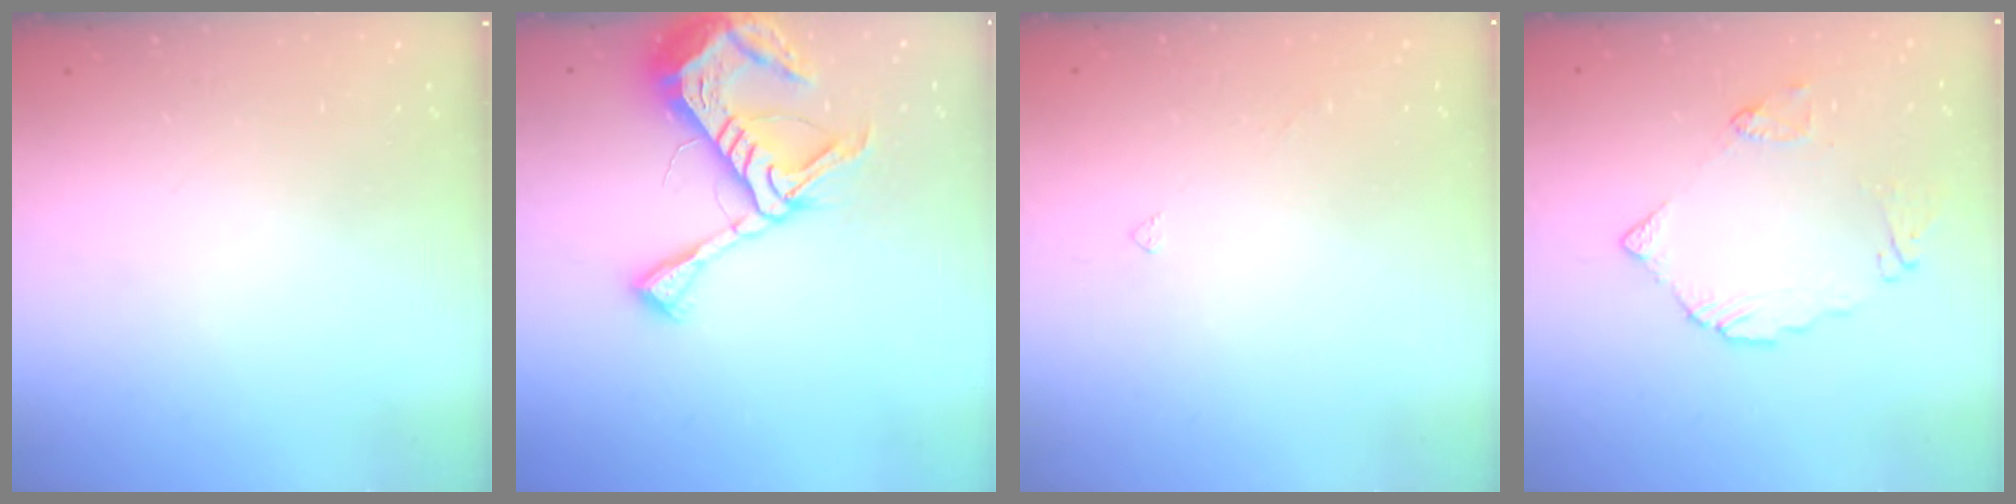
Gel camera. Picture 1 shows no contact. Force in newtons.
{"total": 14.1, "press": 14.0, "slide": 1.4}
{"total": 2.3, "press": 2.3, "slide": 0.5}
{"total": 9.0, "press": 9.0, "slide": 0.8}